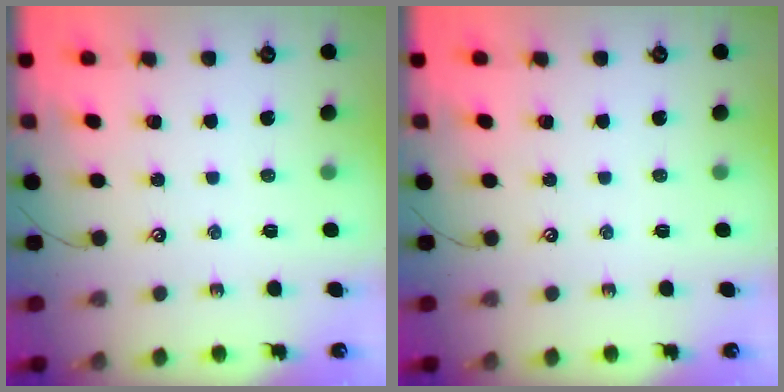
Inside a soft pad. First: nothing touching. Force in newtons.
{"total": 0.0}